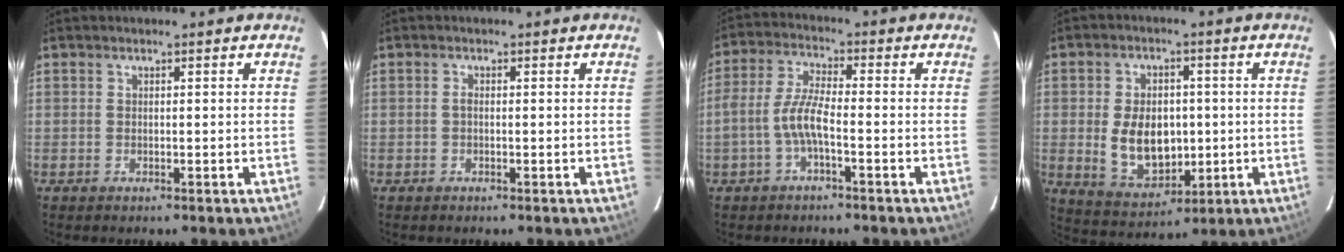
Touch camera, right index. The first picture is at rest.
{"total": 0.6, "force": [-0.1, 0.3, 0.5], "torque": [-0.009, 0.003, -0.004]}
{"total": 6.0, "force": [-2.3, 1.4, 5.3], "torque": [-0.119, 0.011, -0.044]}
{"total": 11.3, "force": [-0.5, 7.6, 8.3], "torque": [-0.170, -0.001, 0.010]}